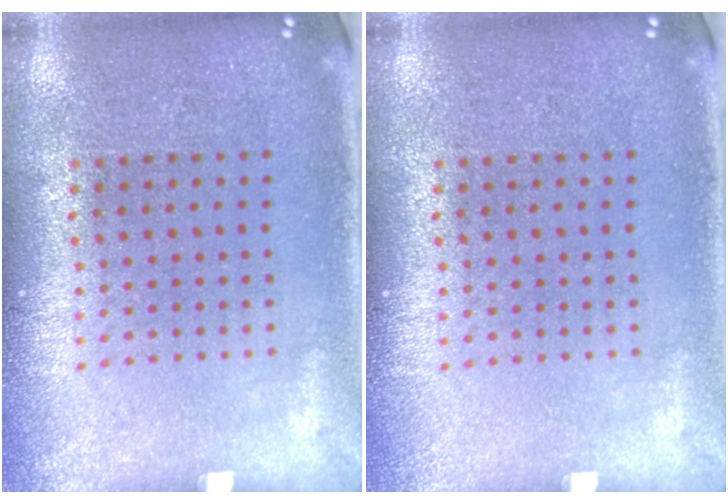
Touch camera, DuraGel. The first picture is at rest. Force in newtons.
{"total": 0.0}